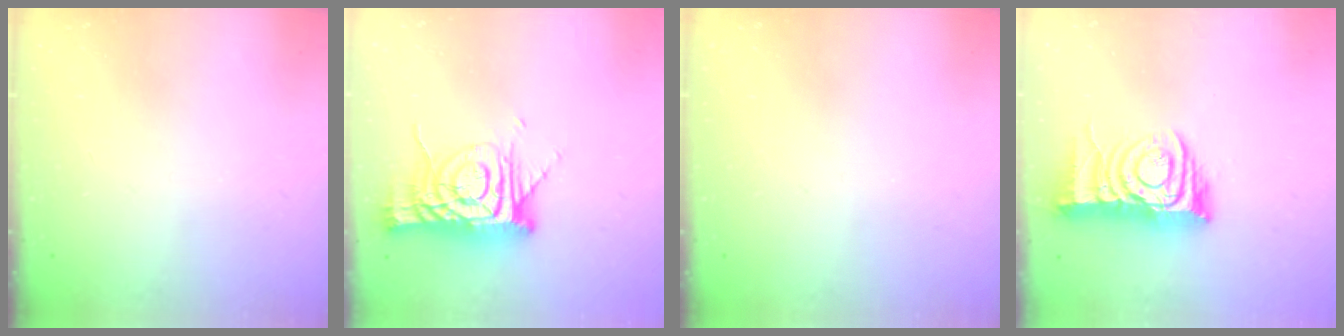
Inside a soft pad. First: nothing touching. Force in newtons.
{"total": 12.7, "press": 12.7, "slide": 1.2}
{"total": 0.0}
{"total": 10.3, "press": 10.2, "slide": 1.1}